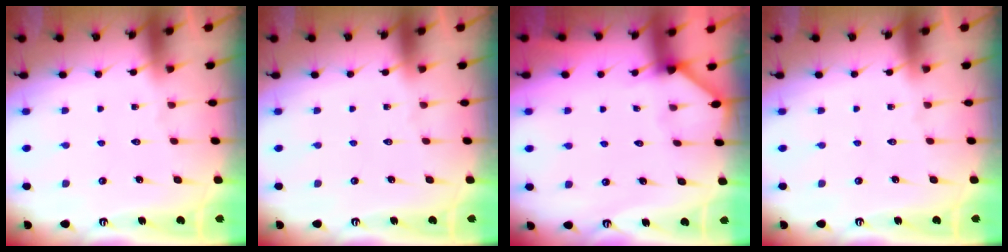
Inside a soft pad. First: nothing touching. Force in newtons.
{"total": 0.0}
{"total": 2.3, "press": 2.3, "slide": 0.3}
{"total": 0.0}